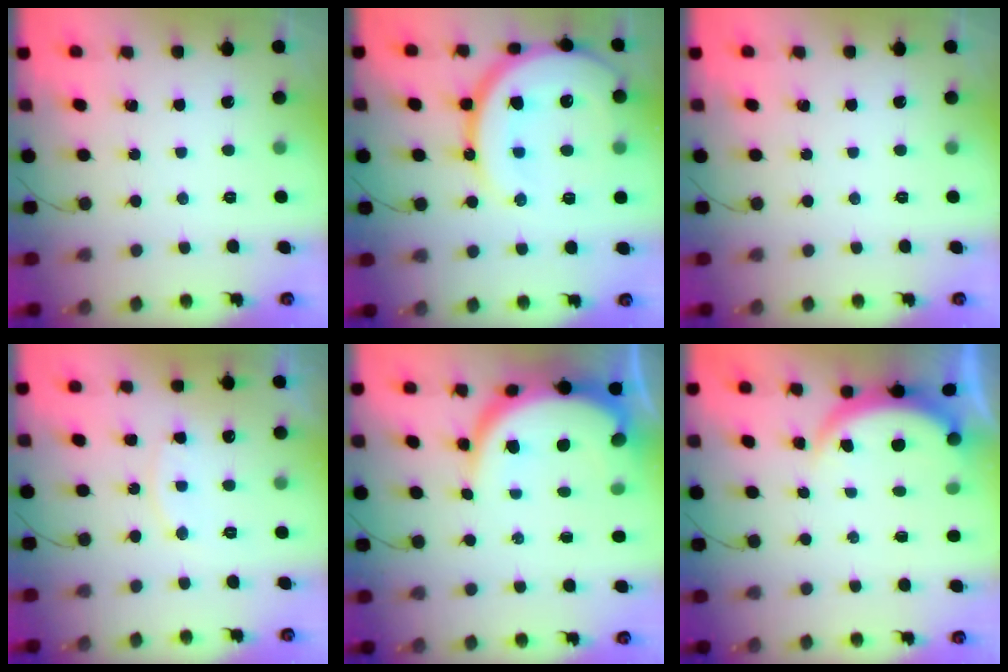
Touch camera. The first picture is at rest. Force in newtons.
{"total": 19.5, "press": 19.4, "slide": 2.0}
{"total": 0.0}
{"total": 7.9, "press": 7.9, "slide": 0.1}
{"total": 10.5, "press": 10.5, "slide": 1.2}
{"total": 5.1, "press": 5.0, "slide": 0.4}